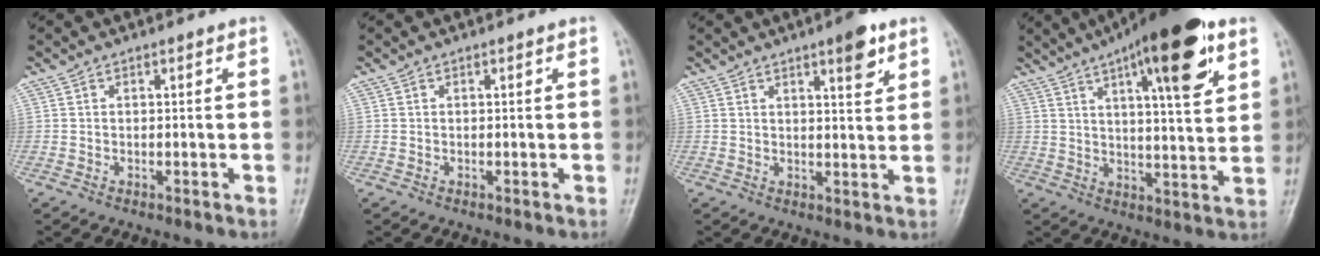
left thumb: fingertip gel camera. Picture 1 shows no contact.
{"total": 0.0}
{"total": 5.4, "force": [3.2, 1.3, 4.1], "torque": [-0.049, -0.018, 0.044]}
{"total": 18.8, "force": [9.8, 4.9, 15.3], "torque": [-0.208, -0.025, 0.143]}